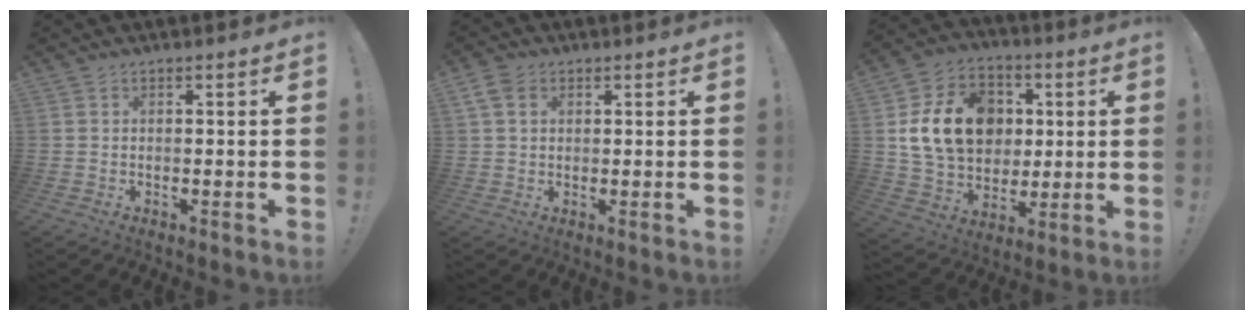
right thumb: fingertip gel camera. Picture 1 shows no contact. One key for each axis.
{"total": 5.8, "fx": 2.3, "fy": 4.2, "fz": 3.2, "tx": -0.062, "ty": 0.005, "tz": 0.049}
{"total": 19.7, "fx": 3.7, "fy": 15.7, "fz": 11.4, "tx": -0.189, "ty": 0.002, "tz": 0.086}